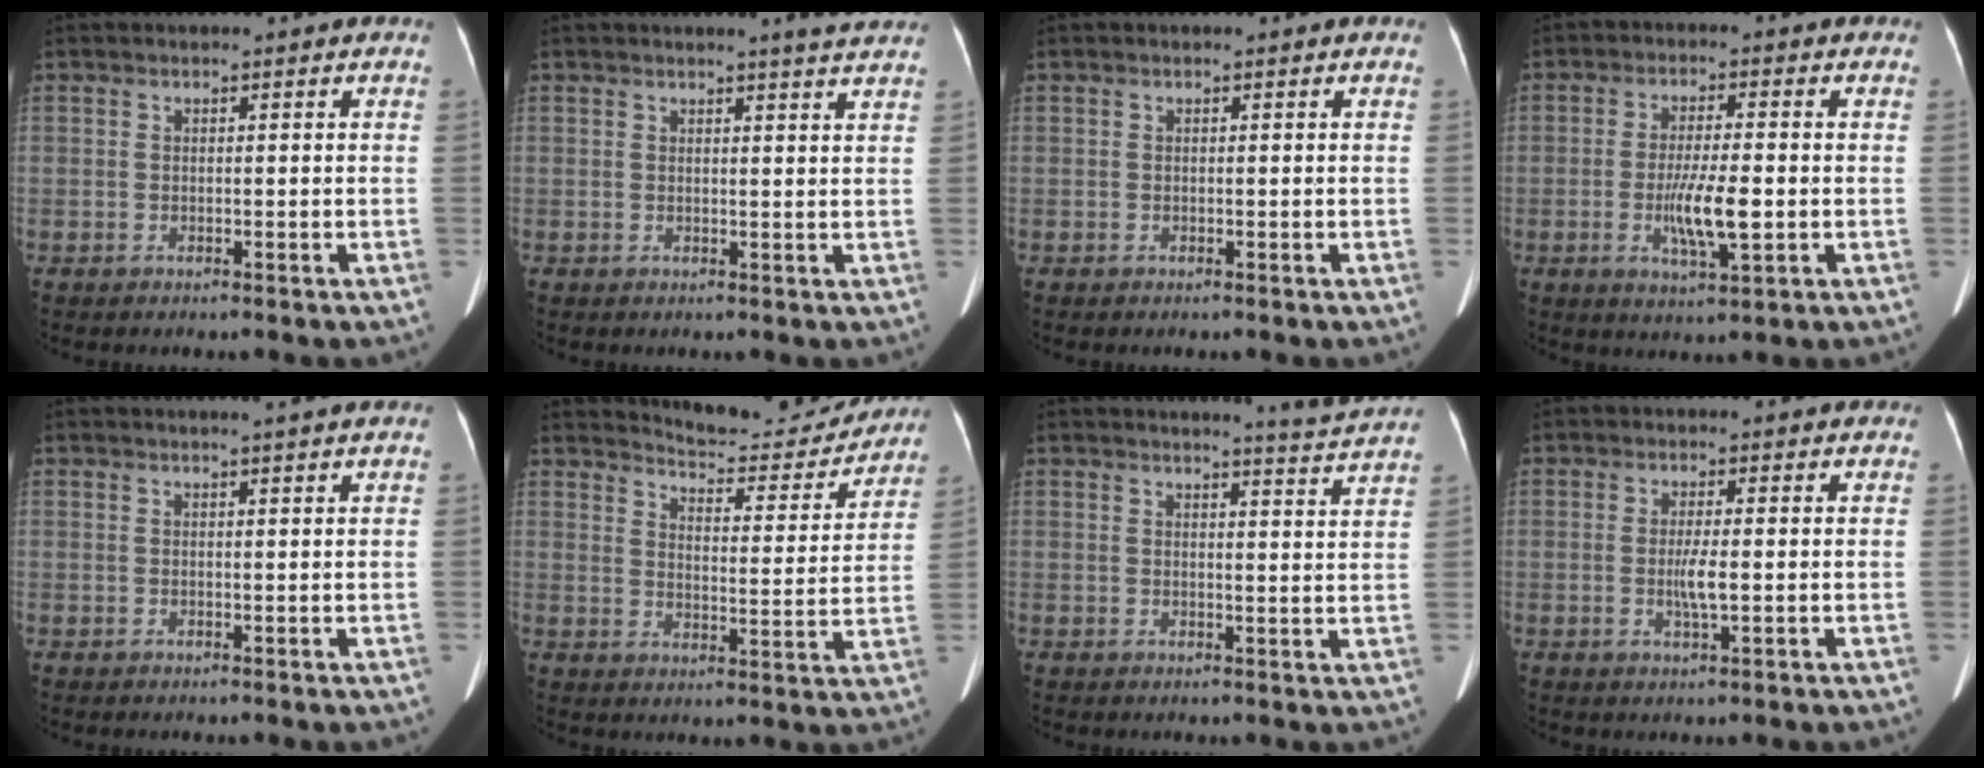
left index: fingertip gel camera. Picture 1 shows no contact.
{"total": 4.1, "force": [3.7, -0.6, 1.8], "torque": [-0.025, -0.022, 0.024]}
{"total": 0.0}
{"total": 6.8, "force": [-1.9, 1.0, 6.4], "torque": [-0.122, -0.031, -0.034]}
{"total": 2.4, "force": [1.9, -0.7, 1.2], "torque": [-0.014, -0.013, 0.018]}
{"total": 13.3, "force": [12.9, 1.9, 2.2], "torque": [-0.023, -0.046, 0.159]}
{"total": 4.8, "force": [4.4, -1.8, 0.5], "torque": [-0.021, -0.050, 0.045]}
{"total": 2.9, "force": [-0.6, 0.3, 2.8], "torque": [-0.054, -0.015, -0.010]}